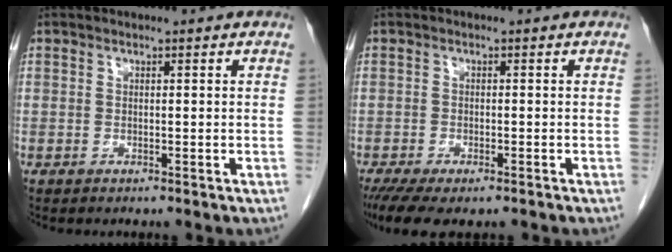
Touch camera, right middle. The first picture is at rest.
{"total": 8.1, "force": [-6.1, 2.5, 4.8], "torque": [-0.078, -0.017, -0.093]}